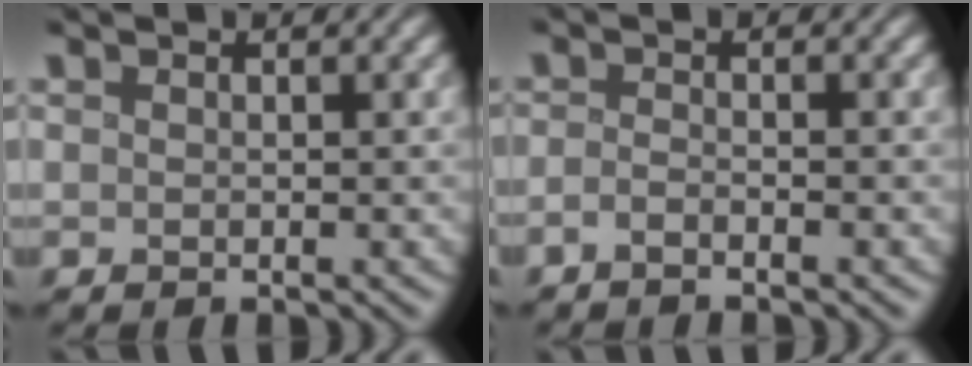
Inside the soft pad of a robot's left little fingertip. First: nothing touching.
{"total": 1.3, "force": [-1.2, -0.2, 0.4], "torque": [-0.010, 0.002, -0.025]}